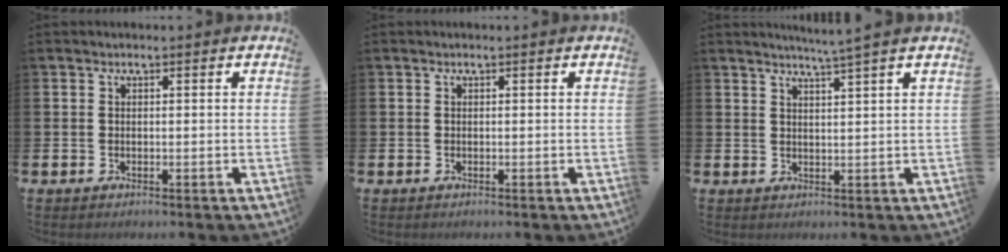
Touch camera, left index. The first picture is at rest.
{"total": 0.0}
{"total": 2.8, "force": [2.4, -1.2, 0.7], "torque": [-0.022, -0.009, 0.045]}